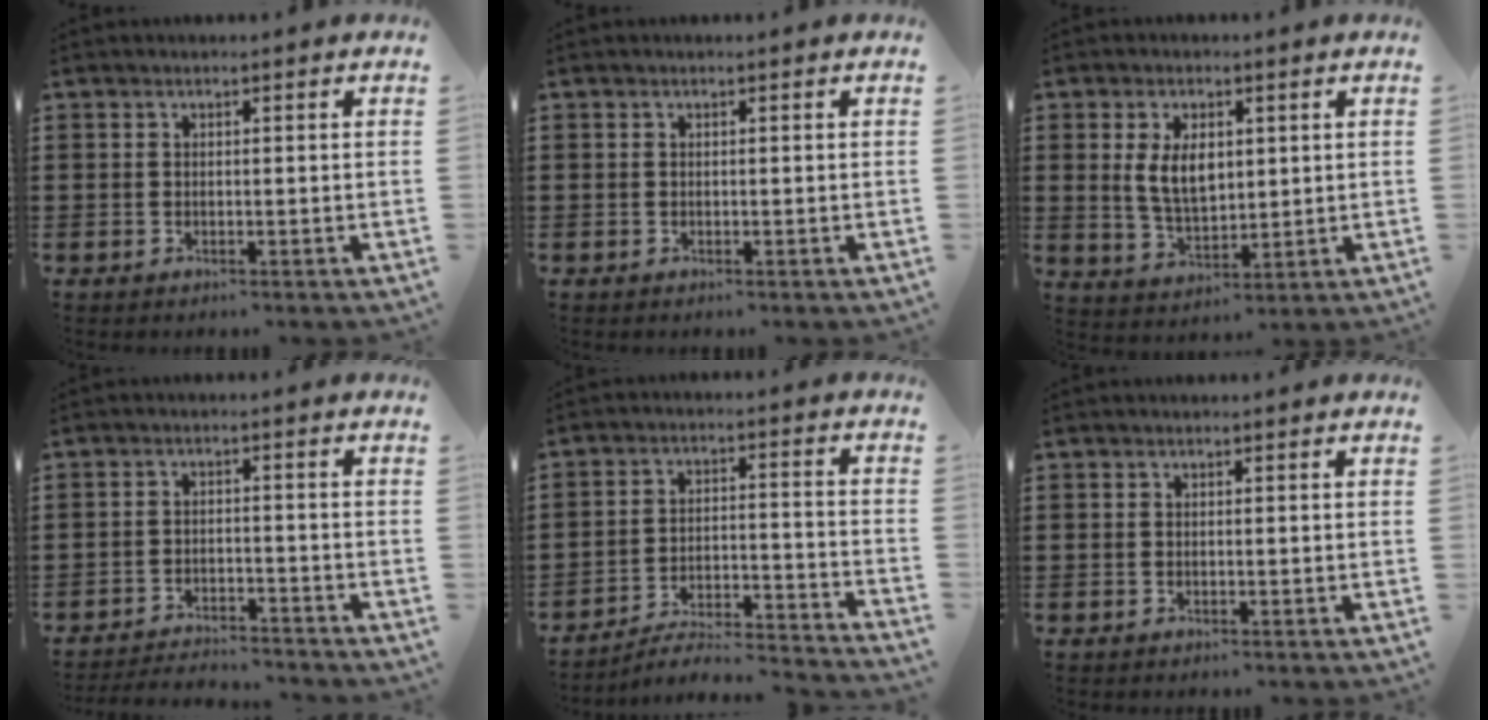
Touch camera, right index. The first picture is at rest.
{"total": 0.0}
{"total": 6.4, "force": [1.1, 3.6, 5.2], "torque": [-0.108, 0.005, 0.014]}
{"total": 3.6, "force": [-3.6, 0.1, 0.0], "torque": [-0.006, 0.000, -0.077]}
{"total": 4.3, "force": [-4.1, 0.2, 1.2], "torque": [-0.026, -0.011, -0.087]}
{"total": 0.0}